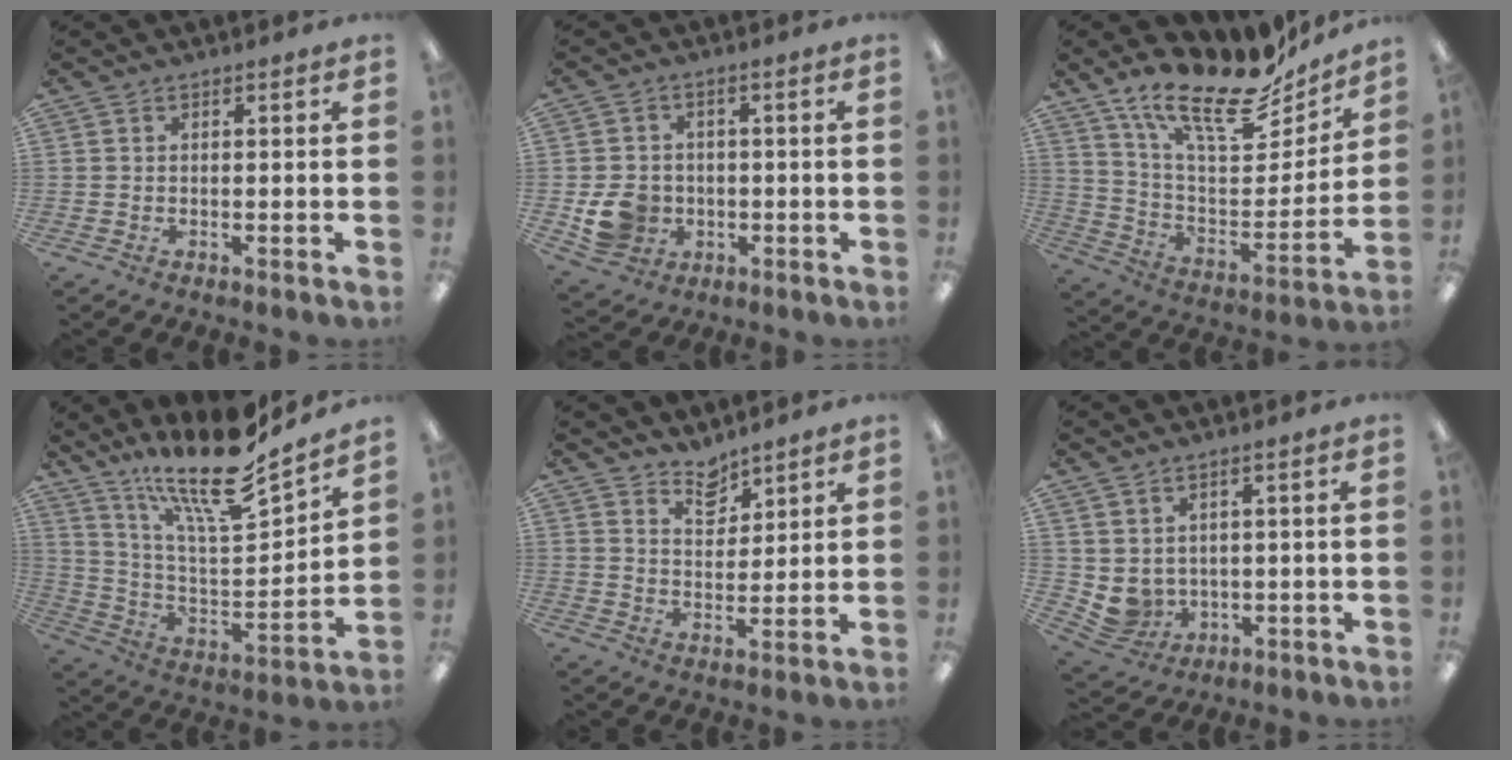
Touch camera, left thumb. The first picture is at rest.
{"total": 7.8, "force": [-1.6, 7.0, 3.0], "torque": [-0.068, 0.010, -0.025]}
{"total": 20.2, "force": [15.9, 6.5, 10.6], "torque": [-0.177, -0.116, 0.273]}
{"total": 19.7, "force": [15.2, 4.5, 11.8], "torque": [-0.213, -0.105, 0.254]}
{"total": 6.2, "force": [5.5, 2.7, 1.1], "torque": [-0.008, -0.039, 0.098]}
{"total": 4.1, "force": [2.0, 3.5, 1.0], "torque": [-0.045, -0.018, 0.040]}